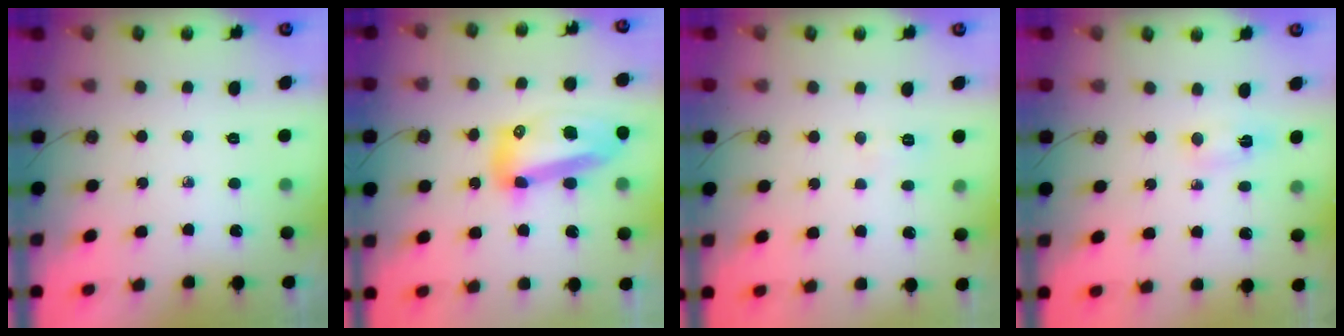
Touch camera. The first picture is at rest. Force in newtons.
{"total": 15.6, "press": 15.5, "slide": 1.8}
{"total": 8.5, "press": 5.0, "slide": 6.9}
{"total": 2.6, "press": 1.3, "slide": 2.2}